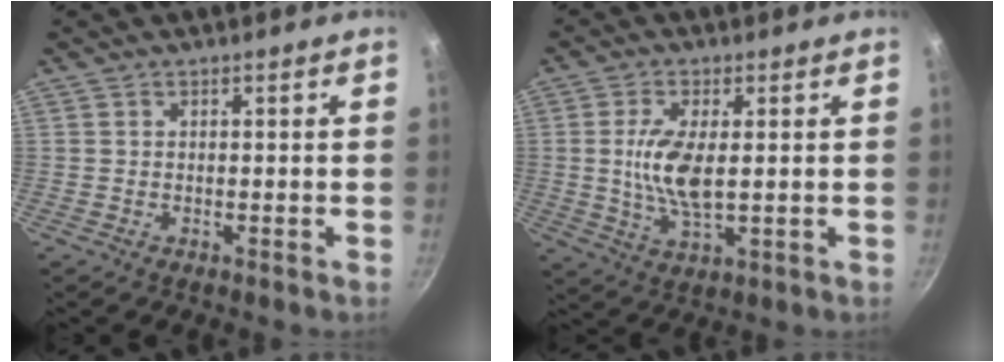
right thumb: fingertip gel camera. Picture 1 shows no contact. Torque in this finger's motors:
{"motor_torque": [1.28, 1.07, 0.97, -0.38, 0.07]}